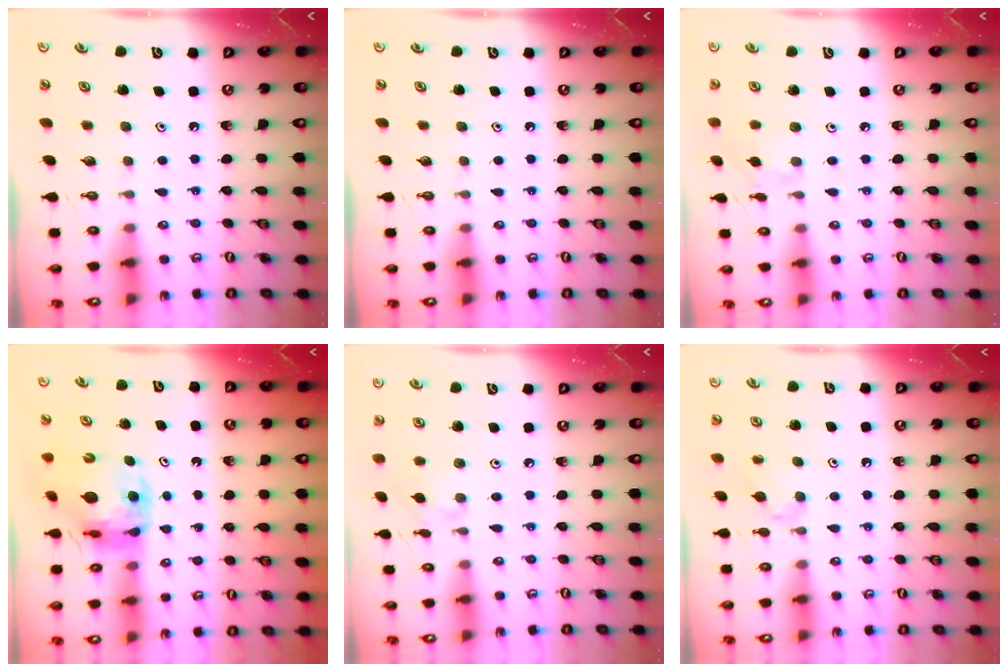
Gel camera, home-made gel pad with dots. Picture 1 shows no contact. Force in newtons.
{"total": 0.0}
{"total": 4.0, "press": 3.9, "slide": 0.6}
{"total": 11.0, "press": 10.9, "slide": 1.4}
{"total": 2.1, "press": 2.1, "slide": 0.4}
{"total": 2.7, "press": 2.6, "slide": 0.6}